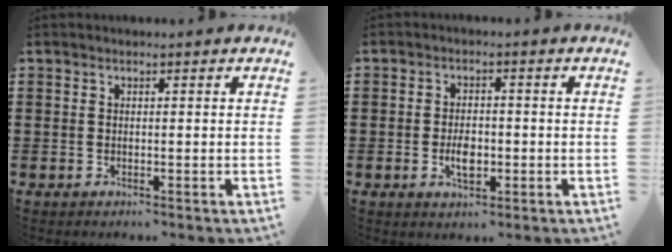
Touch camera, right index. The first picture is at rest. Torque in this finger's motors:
{"motor_torque": [0.16, -0.39, 0.07, 0.07]}